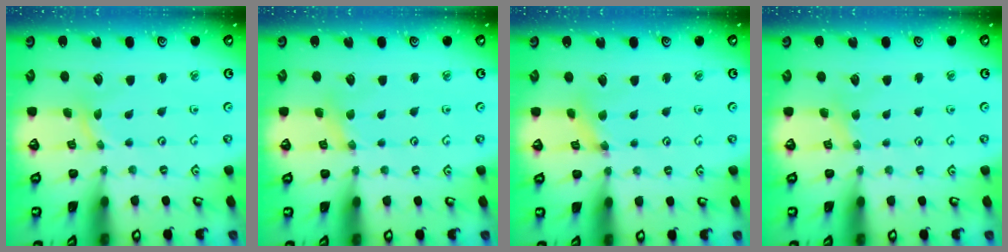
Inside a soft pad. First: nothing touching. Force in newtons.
{"total": 1.3, "press": 1.3, "slide": 0.3}
{"total": 2.5, "press": 2.5, "slide": 0.4}
{"total": 2.3, "press": 2.3, "slide": 0.4}